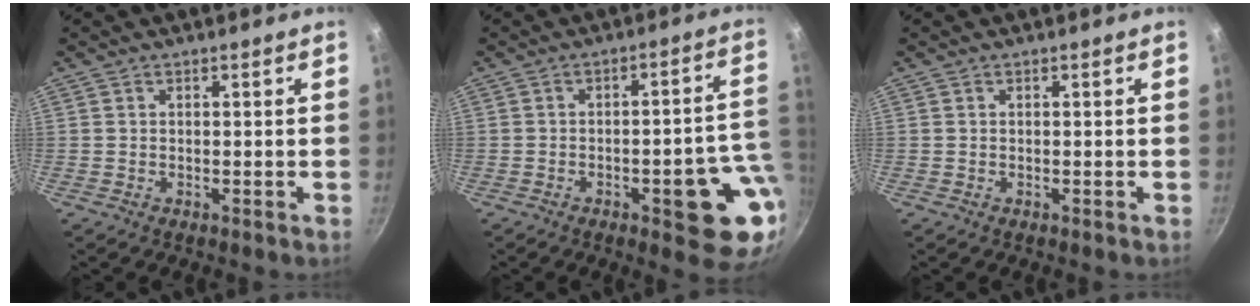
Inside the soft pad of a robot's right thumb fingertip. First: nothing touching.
{"total": 14.2, "force": [-4.2, 4.6, 12.7], "torque": [-0.107, 0.028, -0.054]}
{"total": 0.0}